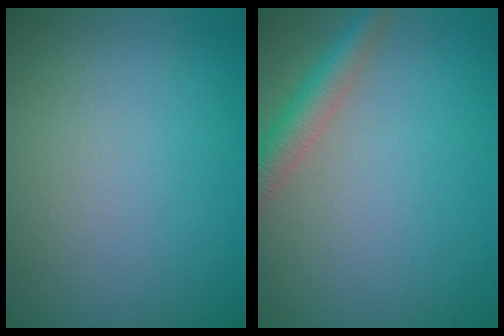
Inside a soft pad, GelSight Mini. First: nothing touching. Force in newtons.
{"total": 3.4, "press": 3.4, "slide": 0.2}